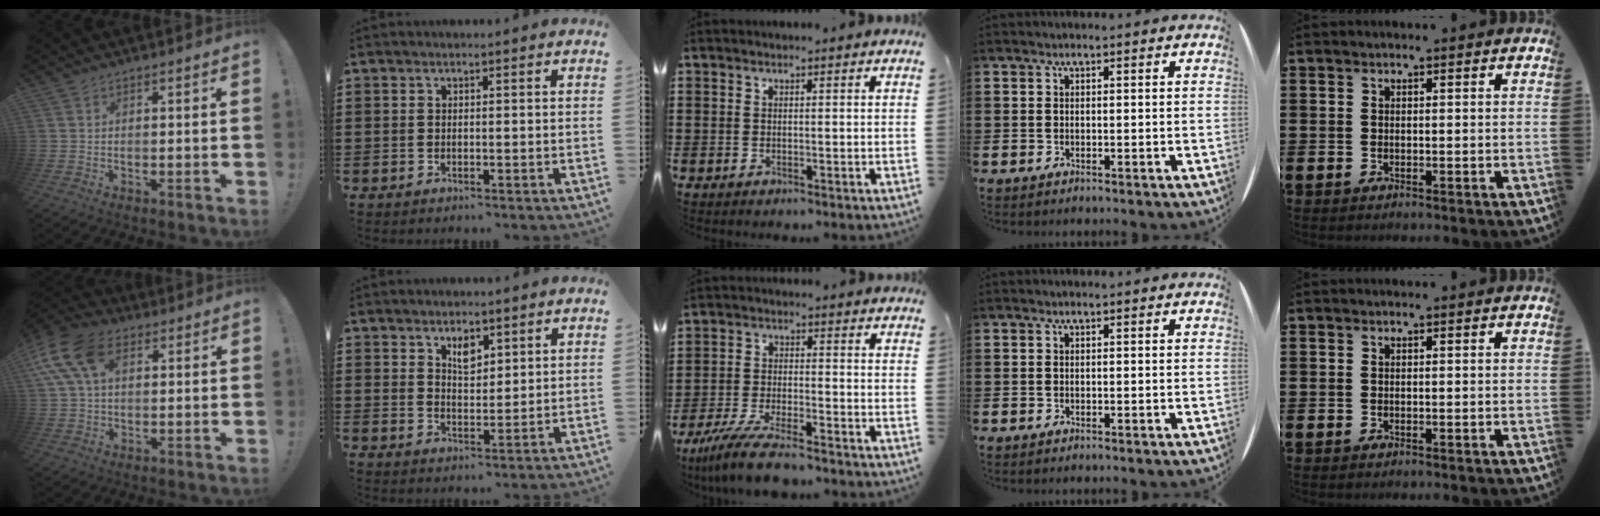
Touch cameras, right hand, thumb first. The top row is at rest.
{"thumb": {"total": 14.8, "force": [5.2, 9.1, 10.5], "torque": [-0.210, -0.009, 0.097]}, "index": {"total": 3.3, "force": [2.3, 1.6, 1.8], "torque": [-0.033, 0.002, 0.040]}, "middle": {"total": 7.2, "force": [-6.0, 0.6, 3.9], "torque": [-0.093, -0.011, -0.117]}}